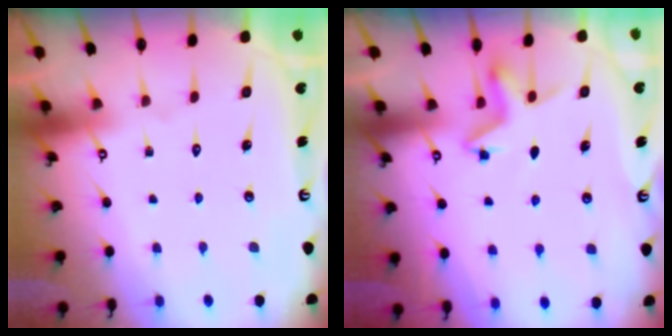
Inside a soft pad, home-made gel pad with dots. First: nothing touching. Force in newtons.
{"total": 5.0, "press": 4.9, "slide": 0.8}